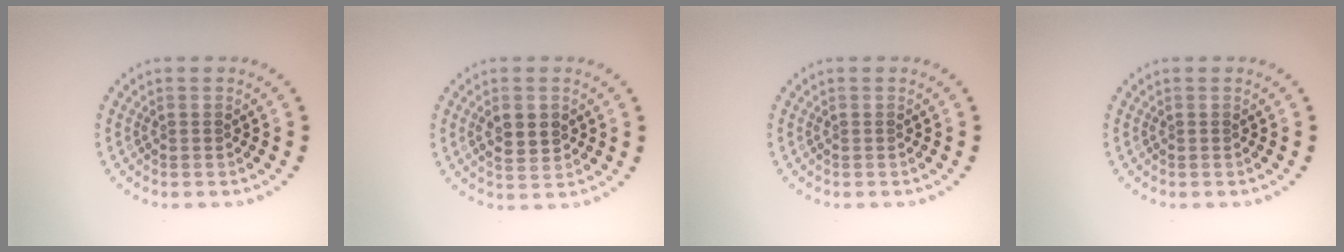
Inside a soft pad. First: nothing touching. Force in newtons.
{"total": 2.9, "press": 2.9, "slide": 0.1}
{"total": 0.0}
{"total": 0.0}